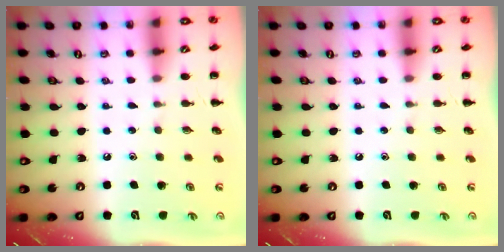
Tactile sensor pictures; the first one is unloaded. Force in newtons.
{"total": 0.0}